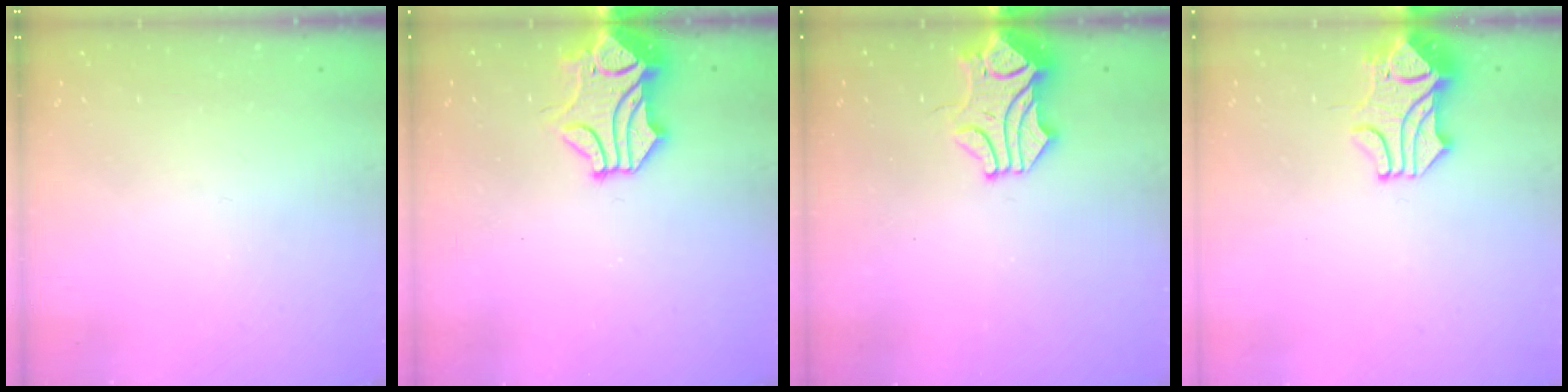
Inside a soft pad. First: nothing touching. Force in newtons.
{"total": 1.5, "press": 0.8, "slide": 1.3}
{"total": 0.9, "press": 0.1, "slide": 0.9}
{"total": 2.3, "press": 2.0, "slide": 1.1}